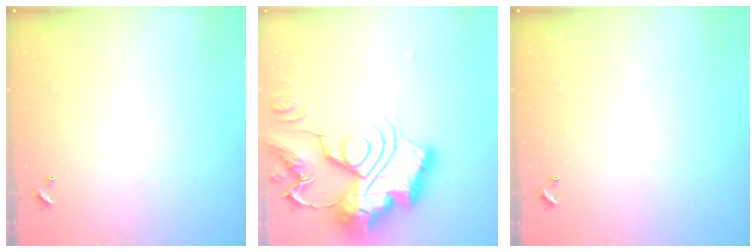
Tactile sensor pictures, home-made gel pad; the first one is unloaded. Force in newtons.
{"total": 0.6, "press": 0.6, "slide": 0.0}
{"total": 0.0}